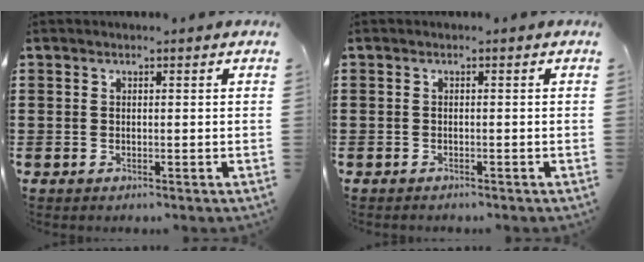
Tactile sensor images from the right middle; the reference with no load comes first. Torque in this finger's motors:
{"motor_torque": [0.02, -0.01, 0.11, 0.00]}